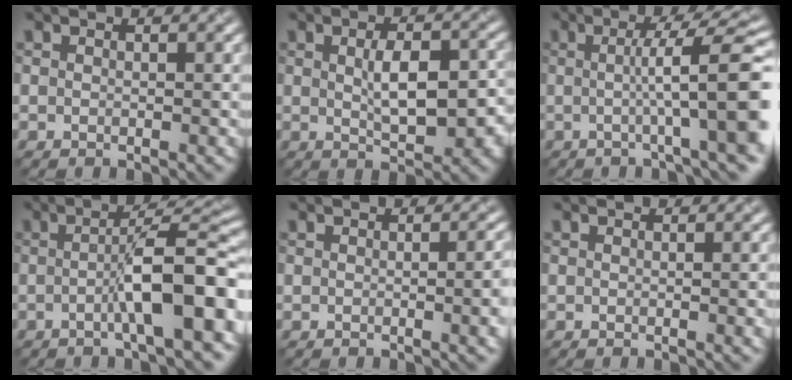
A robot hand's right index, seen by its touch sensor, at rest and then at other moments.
{"total": 6.0, "force": [-0.1, 2.5, 5.4], "torque": [-0.086, -0.003, 0.004]}
{"total": 10.2, "force": [-0.1, 2.0, 10.0], "torque": [-0.115, 0.011, -0.008]}
{"total": 8.5, "force": [-1.5, 1.7, 8.1], "torque": [-0.111, 0.011, -0.031]}
{"total": 4.4, "force": [-0.4, 1.7, 4.0], "torque": [-0.031, 0.002, -0.003]}
{"total": 1.7, "force": [0.0, 0.6, 1.6], "torque": [-0.015, 0.003, 0.000]}